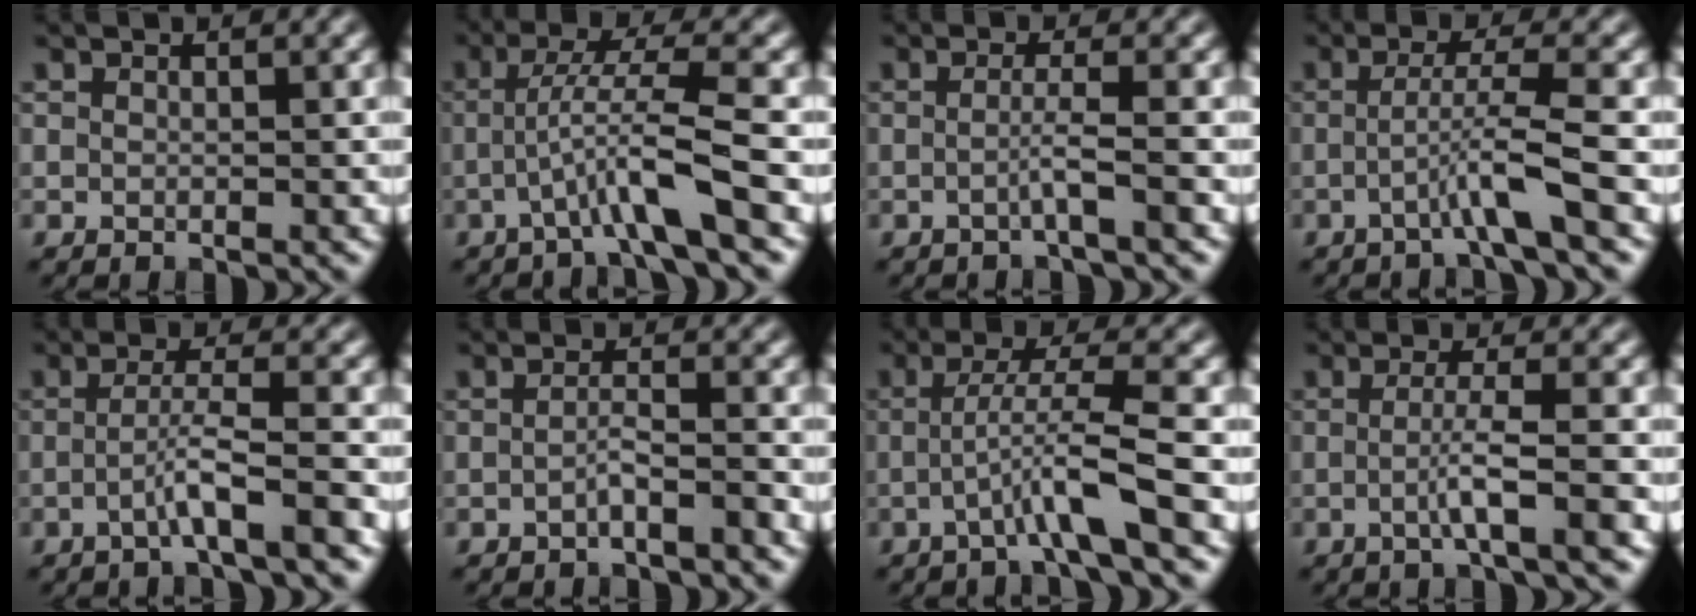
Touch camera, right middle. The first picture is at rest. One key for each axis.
{"total": 4.9, "fx": -1.7, "fy": 0.1, "fz": 4.6, "tx": -0.086, "ty": 0.014, "tz": -0.039}
{"total": 2.0, "fx": -0.6, "fy": 0.1, "fz": 1.9, "tx": -0.034, "ty": 0.001, "tz": -0.018}
{"total": 3.6, "fx": -1.3, "fy": 0.0, "fz": 3.3, "tx": -0.061, "ty": 0.008, "tz": -0.037}
{"total": 3.4, "fx": -1.5, "fy": 0.1, "fz": 3.0, "tx": -0.053, "ty": 0.013, "tz": -0.037}
{"total": 1.6, "fx": -1.0, "fy": 0.1, "fz": 1.3, "tx": -0.024, "ty": 0.008, "tz": -0.024}
{"total": 4.4, "fx": -1.5, "fy": 0.0, "fz": 4.1, "tx": -0.076, "ty": 0.013, "tz": -0.040}
{"total": 3.2, "fx": -0.8, "fy": 0.3, "fz": 3.1, "tx": -0.055, "ty": 0.000, "tz": -0.021}